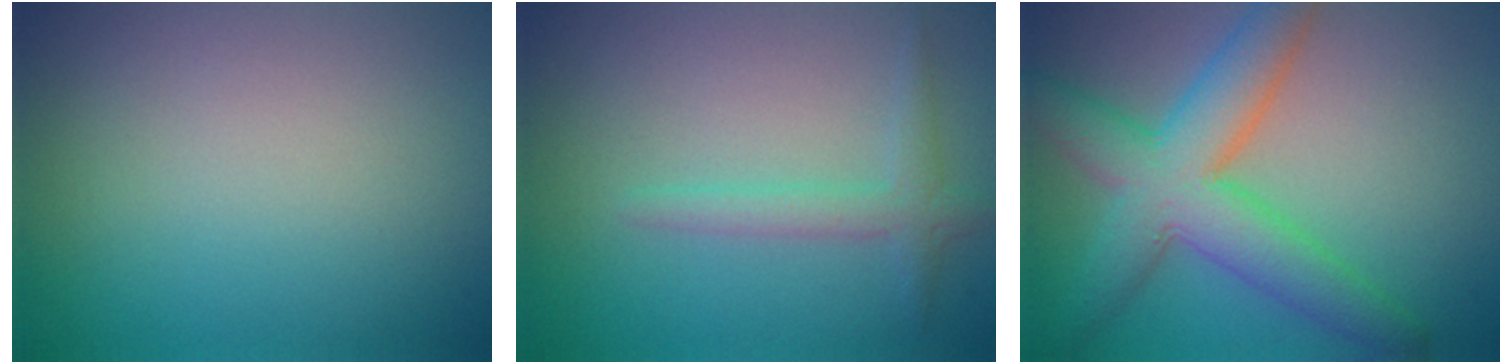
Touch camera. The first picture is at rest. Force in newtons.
{"total": 1.9, "press": 1.9, "slide": 0.1}
{"total": 7.3, "press": 7.3, "slide": 0.3}